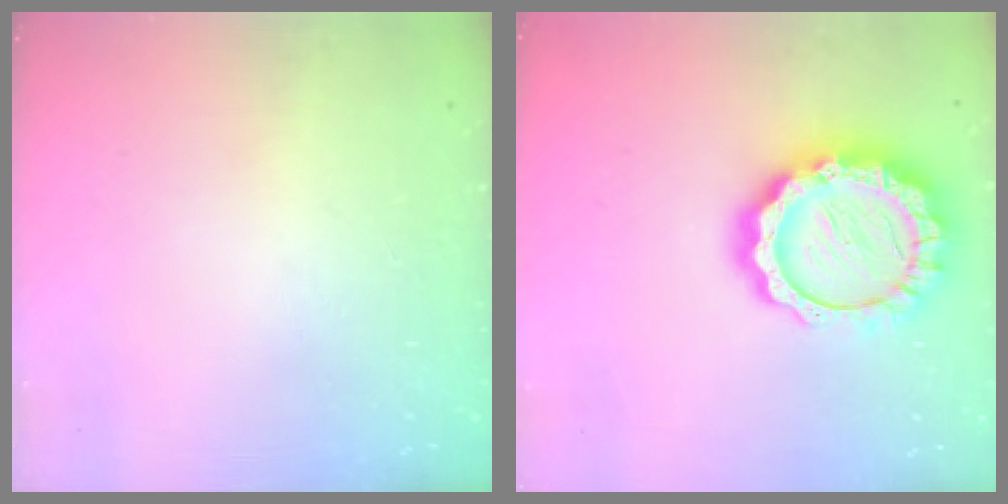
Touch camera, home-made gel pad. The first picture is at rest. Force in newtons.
{"total": 19.7, "press": 19.6, "slide": 1.9}